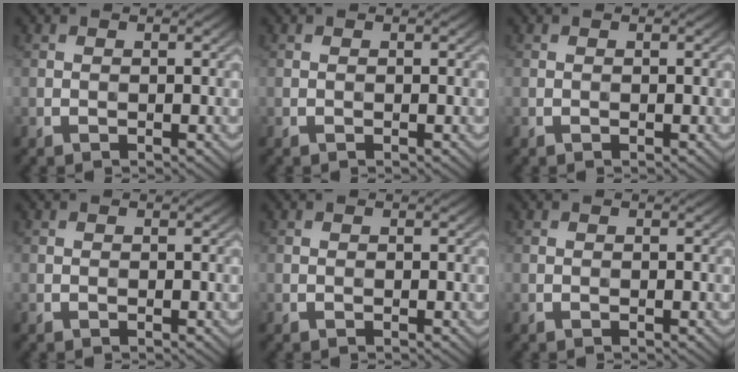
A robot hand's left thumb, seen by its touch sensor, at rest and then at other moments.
{"total": 0.0}
{"total": 0.0}
{"total": 0.0}
{"total": 0.0}
{"total": 0.0}